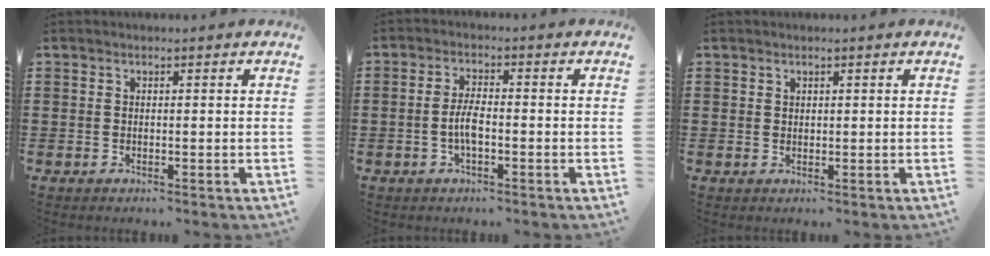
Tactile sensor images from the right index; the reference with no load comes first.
{"total": 3.9, "force": [-1.0, 1.0, 3.6], "torque": [-0.088, -0.008, -0.025]}
{"total": 0.8, "force": [0.6, 0.5, 0.1], "torque": [-0.005, 0.001, 0.012]}